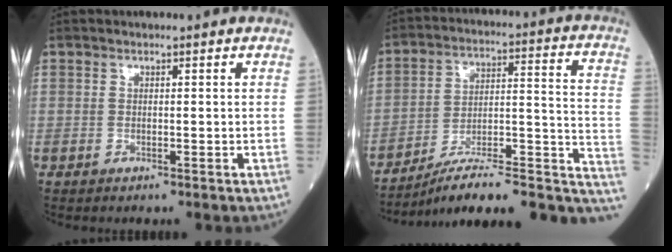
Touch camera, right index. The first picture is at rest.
{"total": 19.6, "force": [-13.6, 4.2, 13.5], "torque": [-0.129, 0.049, -0.196]}